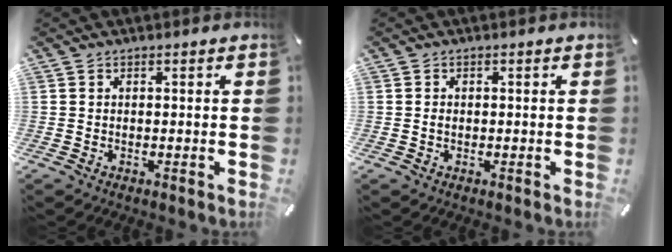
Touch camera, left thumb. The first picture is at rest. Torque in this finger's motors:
{"motor_torque": [0.32, 0.21, 0.09, -0.06, 0.04]}